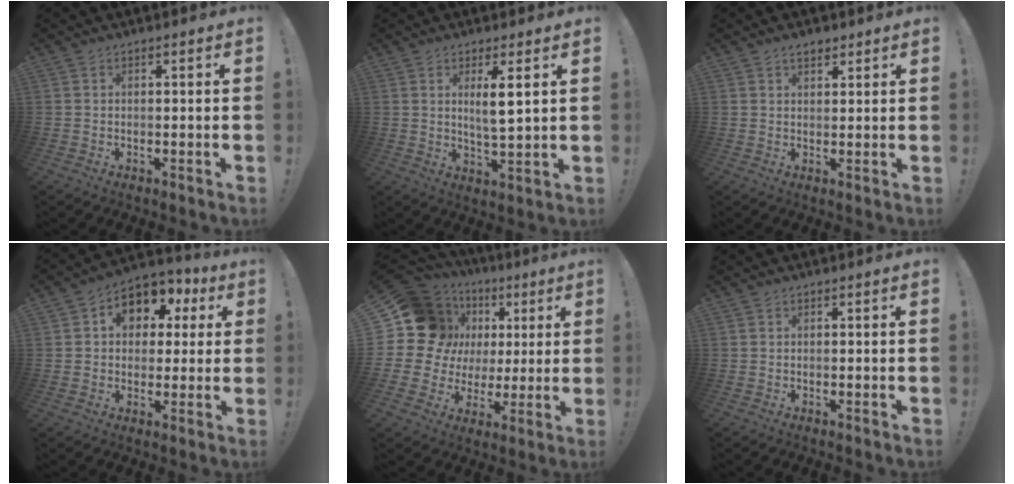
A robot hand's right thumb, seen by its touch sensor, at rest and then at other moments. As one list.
[{"total": 6.1, "force": [2.4, 0.8, 5.5], "torque": [-0.092, -0.013, 0.036]}, {"total": 3.1, "force": [2.3, 1.5, 1.5], "torque": [-0.014, -0.011, 0.038]}, {"total": 9.3, "force": [2.5, 7.8, 4.5], "torque": [-0.055, -0.012, 0.049]}, {"total": 17.5, "force": [5.2, 14.7, 7.8], "torque": [-0.129, -0.036, 0.127]}, {"total": 0.0}]